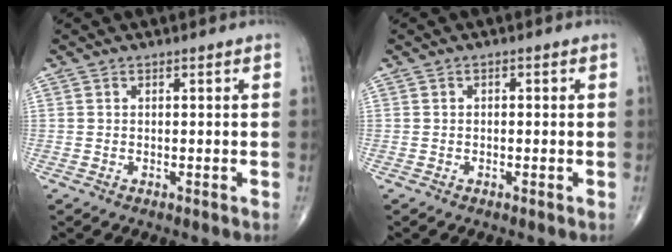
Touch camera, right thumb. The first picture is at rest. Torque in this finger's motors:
{"motor_torque": [-0.21, -0.04, 0.09, 0.18, 0.07]}